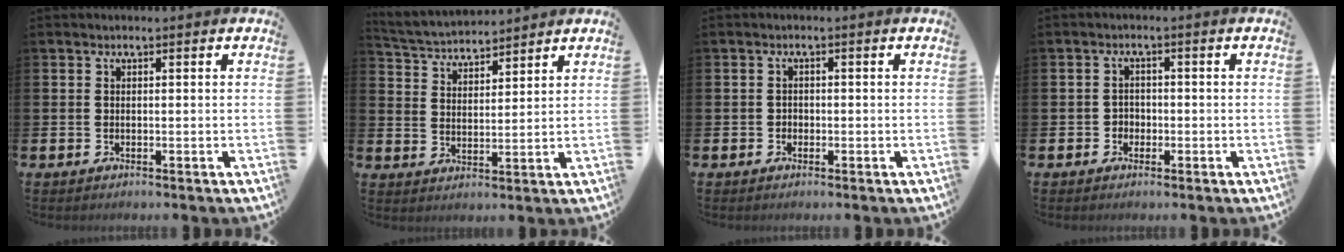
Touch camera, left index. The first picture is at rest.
{"total": 4.2, "force": [4.1, 0.8, -0.1], "torque": [-0.021, -0.026, 0.073]}
{"total": 1.0, "force": [-0.4, 0.9, 0.2], "torque": [-0.003, 0.004, -0.011]}
{"total": 1.8, "force": [-0.8, 1.6, 0.3], "torque": [-0.007, 0.004, -0.020]}